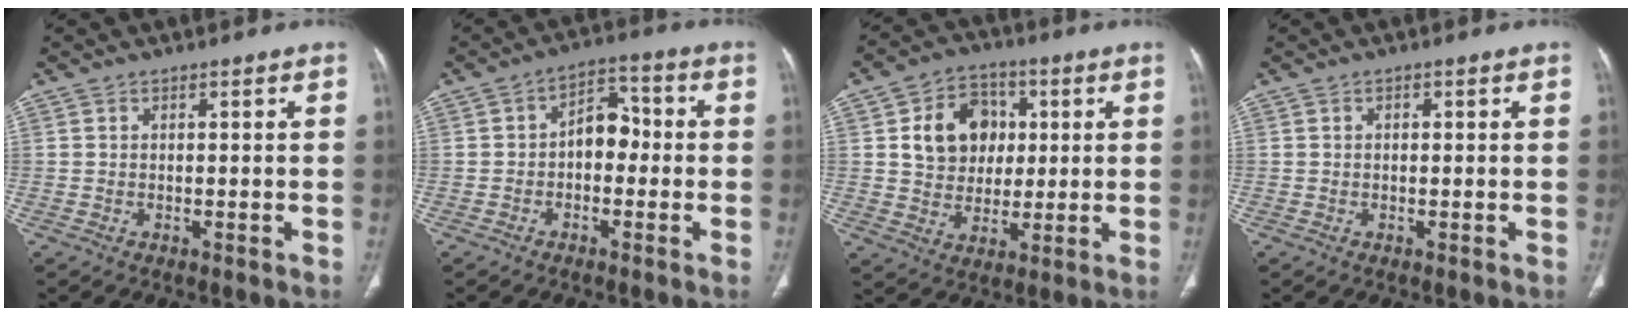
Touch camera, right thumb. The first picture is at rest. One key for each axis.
{"total": 6.7, "fx": -0.7, "fy": 4.6, "fz": 4.8, "tx": -0.045, "ty": 0.030, "tz": -0.024}
{"total": 12.3, "fx": 2.7, "fy": 10.1, "fz": 6.6, "tx": -0.066, "ty": 0.002, "tz": 0.045}
{"total": 0.6, "fx": 0.1, "fy": 0.4, "fz": 0.4, "tx": -0.008, "ty": 0.000, "tz": 0.002}